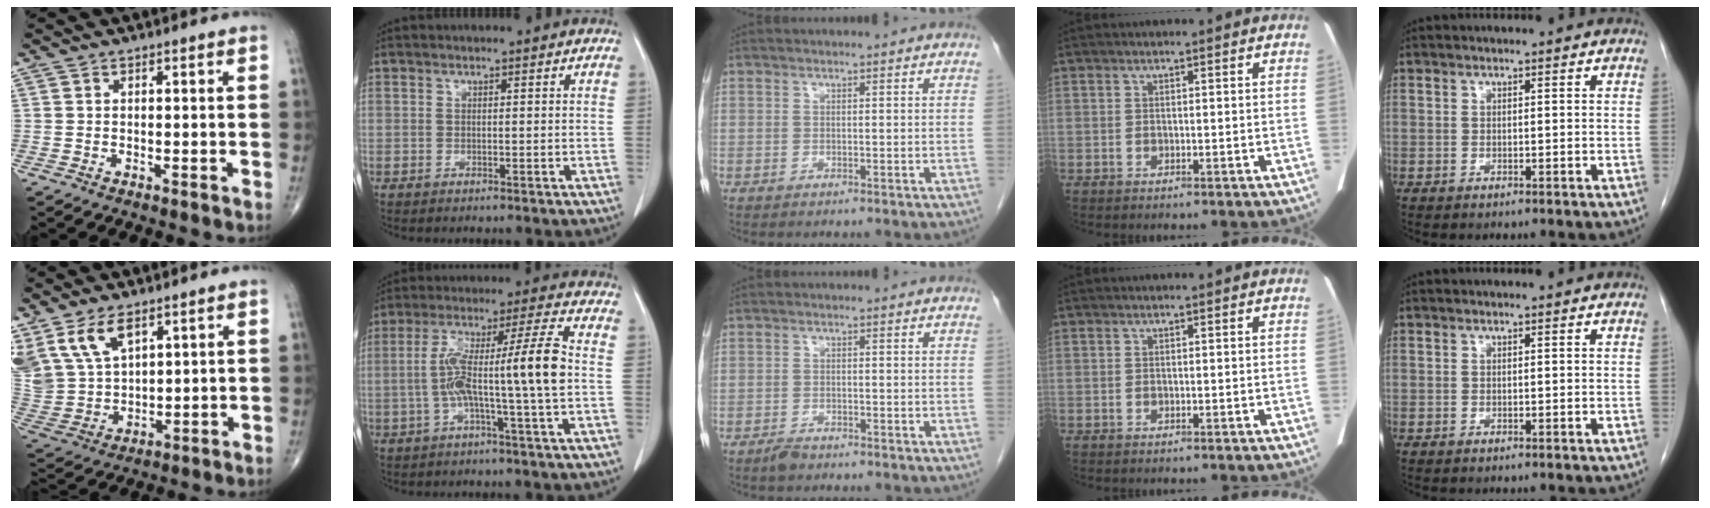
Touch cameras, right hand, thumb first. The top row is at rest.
{"thumb": {"total": 14.7, "force": [8.3, 8.3, 8.8], "torque": [-0.178, -0.024, 0.182]}, "index": {"total": 11.6, "force": [-1.3, -1.0, 11.5], "torque": [-0.212, 0.024, -0.027]}, "middle": {"total": 1.5, "force": [-1.2, 0.6, 0.6], "torque": [-0.012, -0.002, -0.016]}}